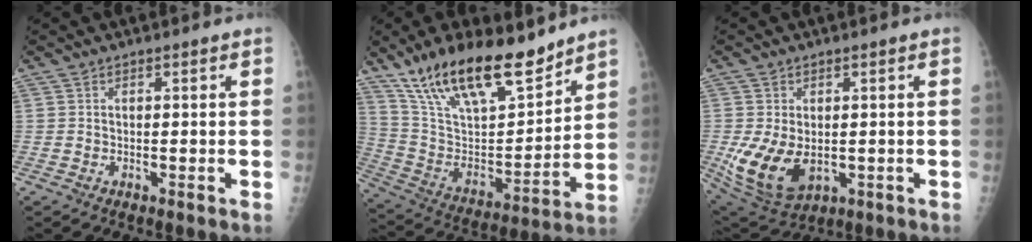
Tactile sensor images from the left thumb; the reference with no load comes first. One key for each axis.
{"total": 23.2, "fx": 17.1, "fy": 7.7, "fz": 13.6, "tx": -0.205, "ty": -0.067, "tz": 0.310}
{"total": 10.9, "fx": -1.6, "fy": 7.1, "fz": 8.2, "tx": -0.149, "ty": -0.014, "tz": -0.007}